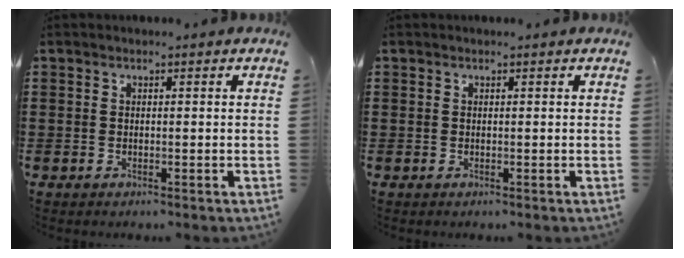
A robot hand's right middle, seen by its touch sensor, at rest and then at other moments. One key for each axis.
{"total": 0.0}